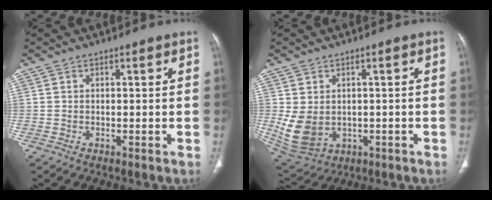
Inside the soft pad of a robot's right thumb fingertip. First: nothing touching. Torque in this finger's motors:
{"motor_torque": [0.53, 1.48, -0.01, 0.07, 0.09]}